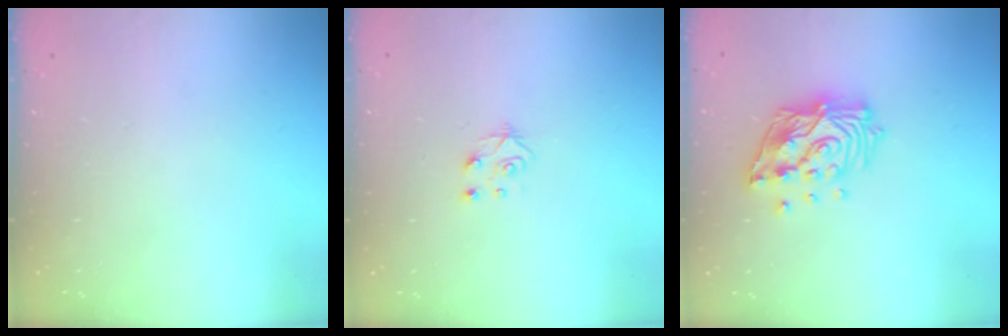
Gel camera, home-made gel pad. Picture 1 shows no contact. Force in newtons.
{"total": 5.6, "press": 5.6, "slide": 0.5}
{"total": 17.9, "press": 17.8, "slide": 2.1}